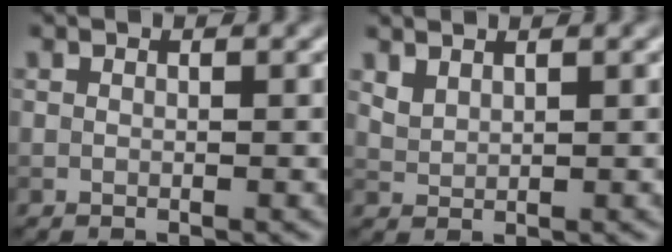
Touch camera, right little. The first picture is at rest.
{"total": 1.5, "force": [1.3, 0.5, 0.6], "torque": [-0.020, 0.001, 0.033]}